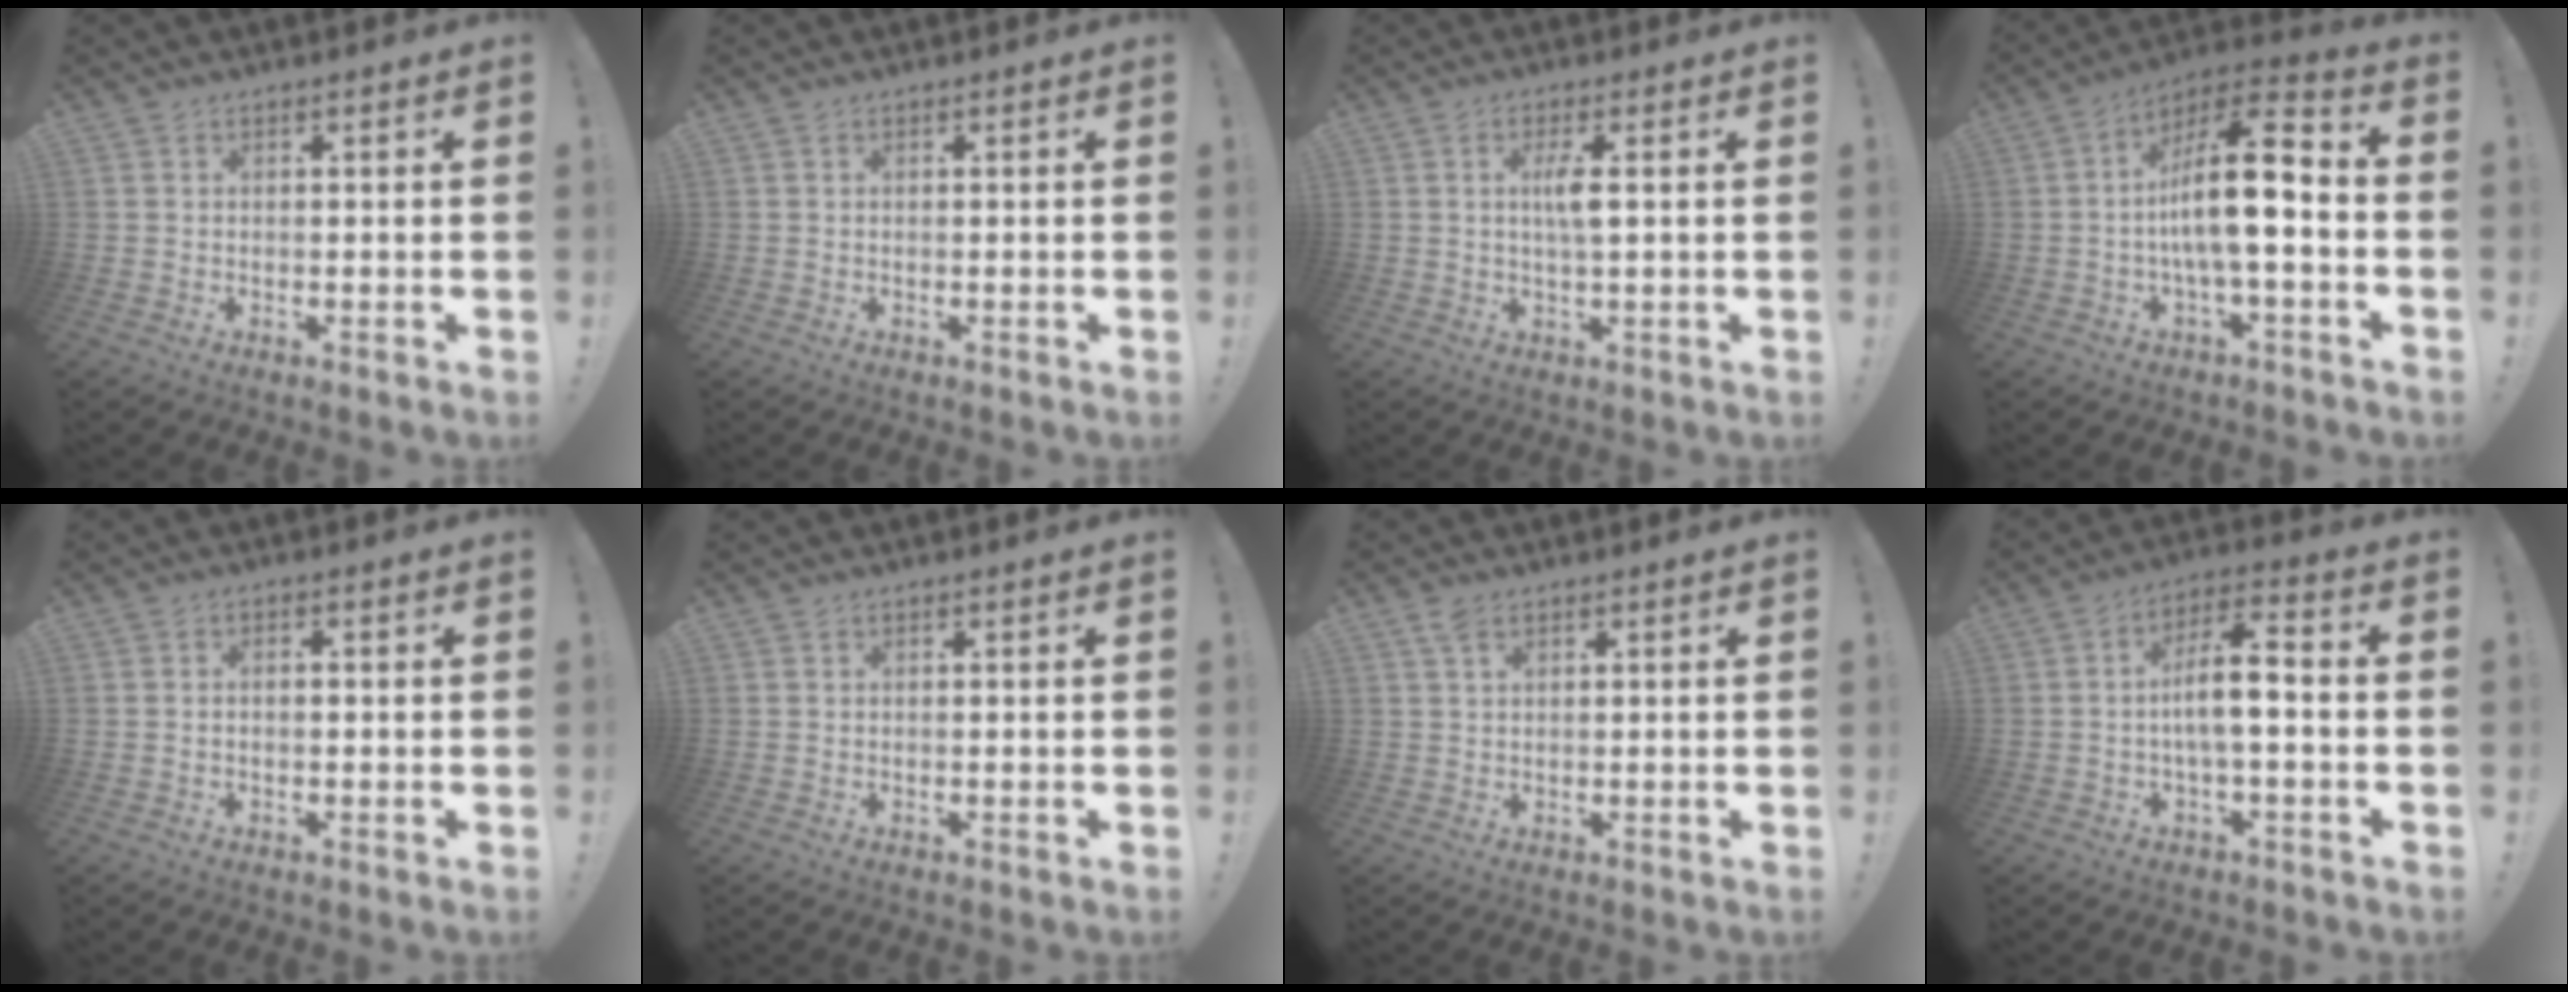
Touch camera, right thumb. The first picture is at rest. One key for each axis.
{"total": 0.0}
{"total": 4.8, "fx": 0.7, "fy": 0.7, "fz": 4.7, "tx": -0.085, "ty": -0.003, "tz": 0.007}
{"total": 16.6, "fx": -1.7, "fy": 5.2, "fz": 15.7, "tx": -0.249, "ty": 0.012, "tz": -0.032}
{"total": 1.2, "fx": -0.7, "fy": 0.5, "fz": 0.9, "tx": -0.016, "ty": 0.004, "tz": -0.012}
{"total": 0.0}
{"total": 2.8, "fx": 1.6, "fy": 1.1, "fz": 2.0, "tx": -0.038, "ty": 0.000, "tz": 0.029}
{"total": 9.9, "fx": -0.8, "fy": 3.1, "fz": 9.4, "tx": -0.159, "ty": 0.011, "tz": -0.018}